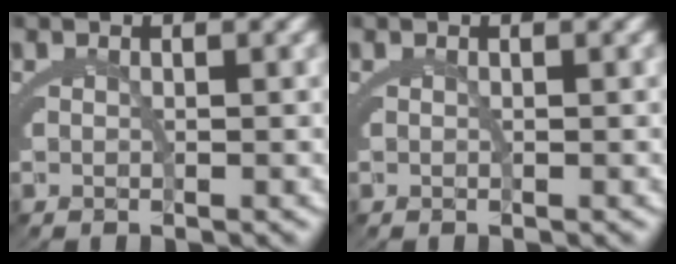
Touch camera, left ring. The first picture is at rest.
{"total": 0.0}